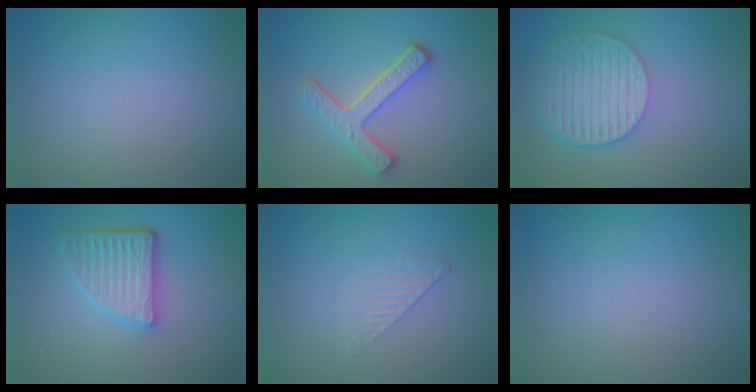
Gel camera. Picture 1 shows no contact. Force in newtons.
{"total": 4.5, "press": 3.4, "slide": 2.9}
{"total": 6.1, "press": 4.5, "slide": 4.0}
{"total": 4.9, "press": 3.5, "slide": 3.4}
{"total": 1.4, "press": 0.3, "slide": 1.4}
{"total": 0.0}